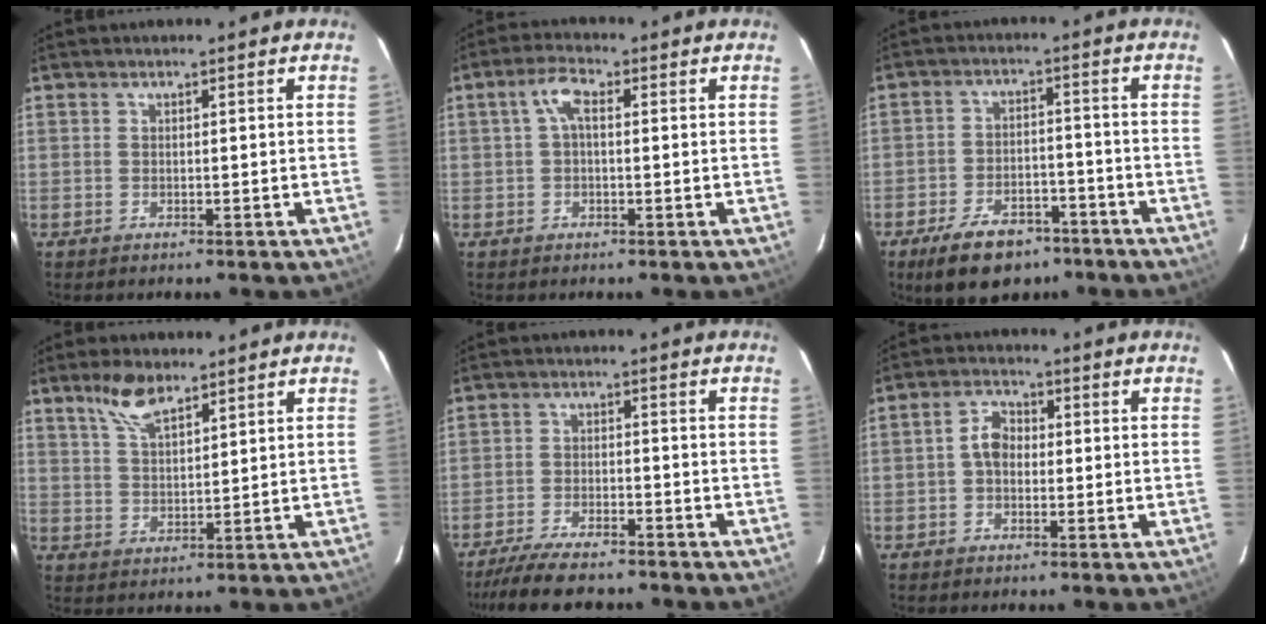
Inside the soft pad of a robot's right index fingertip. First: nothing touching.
{"total": 3.3, "force": [0.7, 1.3, 3.0], "torque": [-0.061, 0.012, 0.014]}
{"total": 13.2, "force": [-10.8, 4.6, 5.9], "torque": [-0.136, -0.008, -0.170]}
{"total": 6.2, "force": [4.8, 1.9, 3.4], "torque": [-0.062, 0.003, 0.096]}
{"total": 10.4, "force": [-9.1, 2.1, 4.5], "torque": [-0.109, -0.017, -0.152]}
{"total": 3.3, "force": [-0.3, 2.4, 2.2], "torque": [-0.040, 0.013, -0.006]}